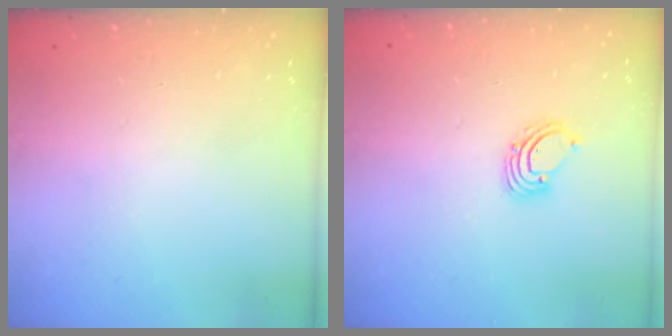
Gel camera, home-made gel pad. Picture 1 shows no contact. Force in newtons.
{"total": 2.6, "press": 2.6, "slide": 0.2}